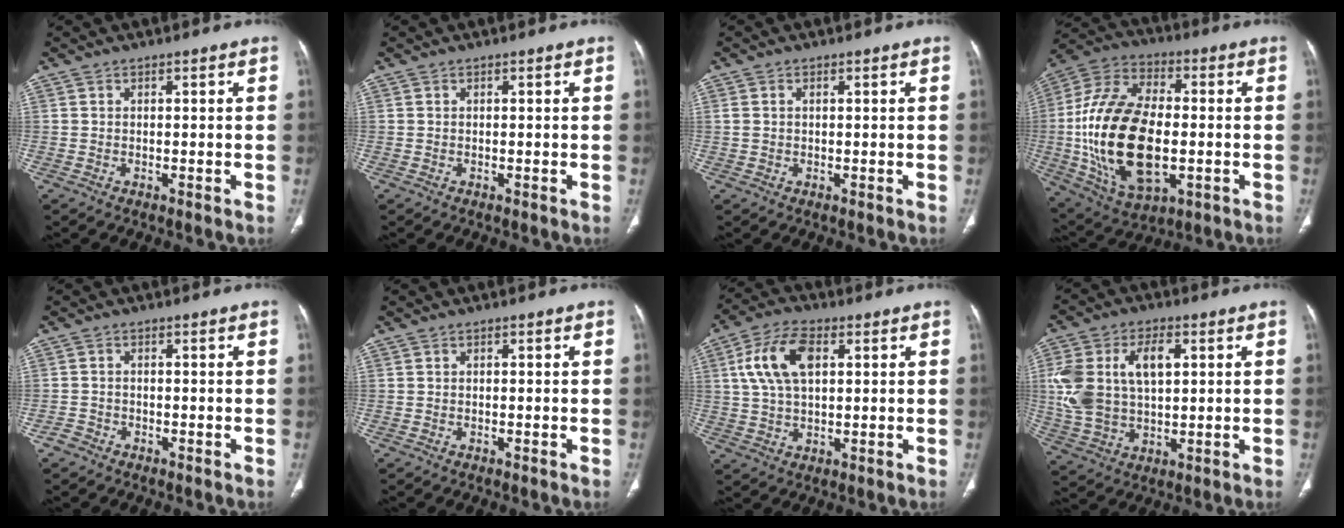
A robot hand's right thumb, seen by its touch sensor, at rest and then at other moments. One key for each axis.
{"total": 0.0}
{"total": 1.3, "fx": 0.2, "fy": 1.0, "fz": 0.9, "tx": -0.025, "ty": 0.011, "tz": 0.009}
{"total": 25.1, "fx": -2.6, "fy": 13.9, "fz": 20.7, "tx": -0.406, "ty": 0.006, "tz": -0.032}
{"total": 1.7, "fx": -1.3, "fy": 1.1, "fz": 0.1, "tx": -0.006, "ty": 0.005, "tz": -0.027}
{"total": 0.0}
{"total": 11.1, "fx": 3.0, "fy": 6.1, "fz": 8.8, "tx": -0.172, "ty": 0.010, "tz": 0.054}
{"total": 15.3, "fx": 3.0, "fy": 9.2, "fz": 11.9, "tx": -0.235, "ty": 0.010, "tz": 0.063}